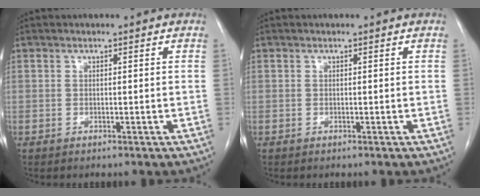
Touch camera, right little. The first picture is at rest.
{"total": 0.0}